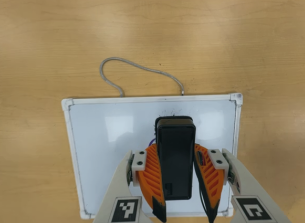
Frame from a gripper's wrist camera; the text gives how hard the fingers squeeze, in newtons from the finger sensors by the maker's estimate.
{"total": 6.1, "left": 5.2, "right": 7.0}